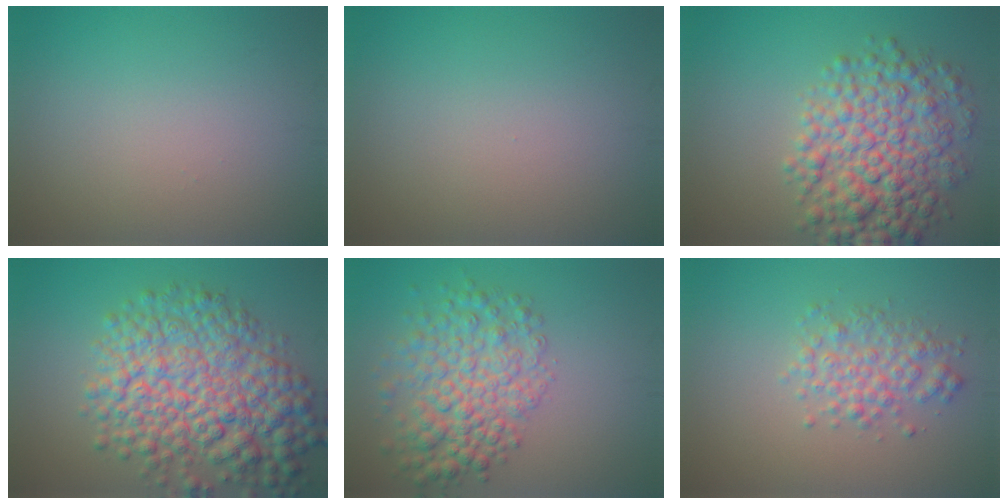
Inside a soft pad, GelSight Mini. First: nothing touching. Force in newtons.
{"total": 0.0}
{"total": 7.8, "press": 7.8, "slide": 0.0}
{"total": 10.3, "press": 10.2, "slide": 0.3}
{"total": 6.3, "press": 6.2, "slide": 0.2}
{"total": 3.0, "press": 3.0, "slide": 0.1}